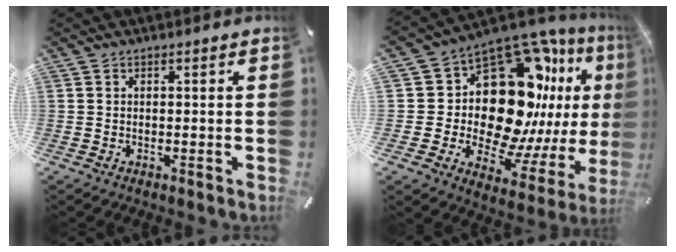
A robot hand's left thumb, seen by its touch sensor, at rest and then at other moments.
{"total": 21.4, "force": [6.2, 14.0, 14.9], "torque": [-0.250, -0.100, 0.125]}